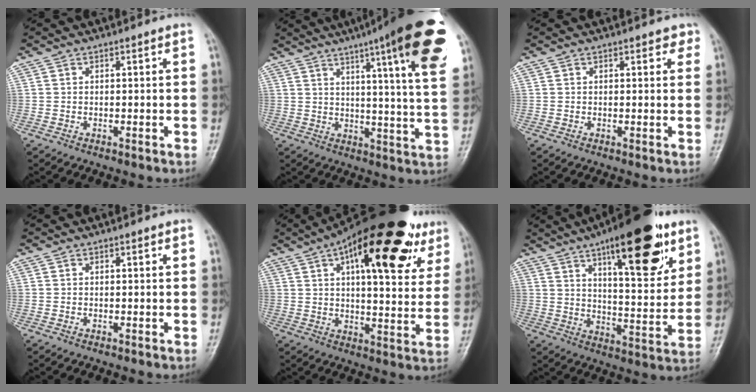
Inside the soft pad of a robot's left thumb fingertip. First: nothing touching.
{"total": 21.9, "force": [11.8, 2.5, 18.3], "torque": [-0.235, -0.034, 0.146]}
{"total": 1.9, "force": [1.2, 1.1, 1.0], "torque": [0.008, -0.003, 0.009]}
{"total": 0.0}
{"total": 27.2, "force": [13.8, 10.5, 21.0], "torque": [-0.279, -0.005, 0.198]}
{"total": 21.9, "force": [12.0, 7.4, 16.8], "torque": [-0.213, -0.045, 0.182]}